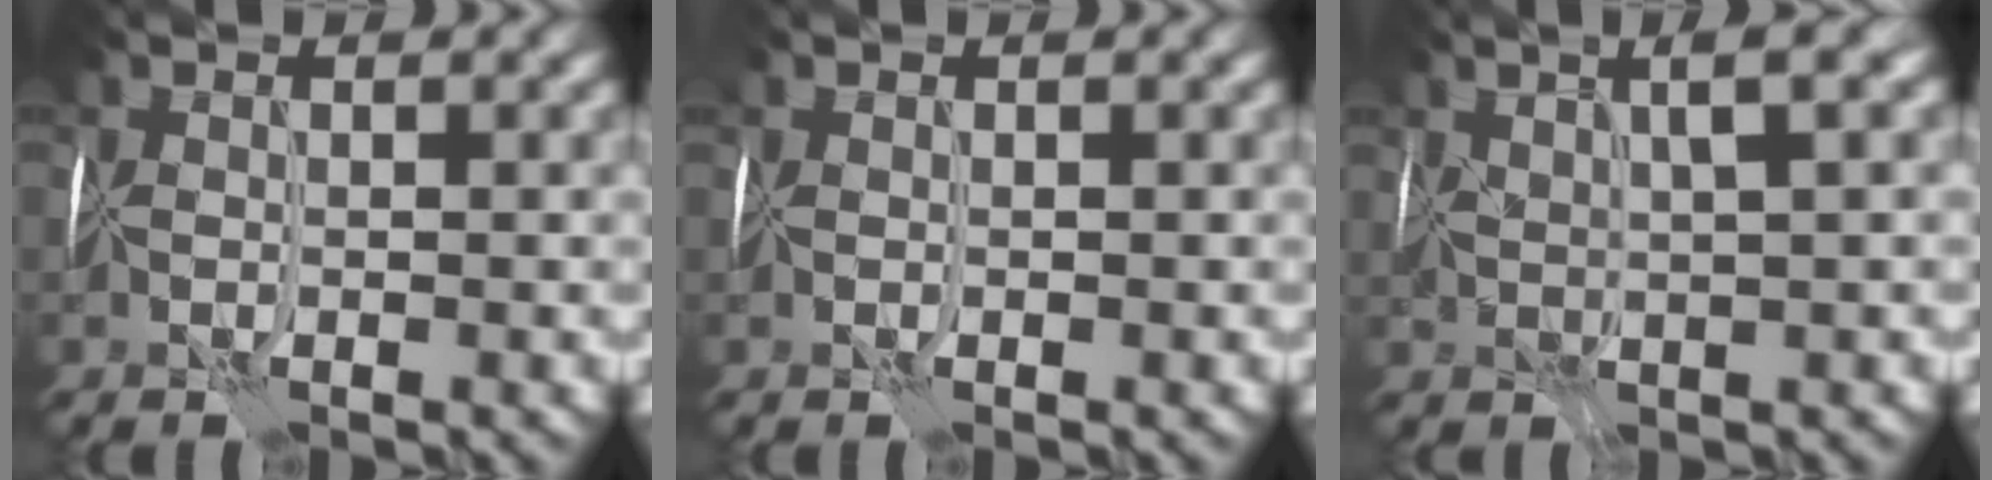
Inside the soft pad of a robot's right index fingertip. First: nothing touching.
{"total": 0.0}
{"total": 3.1, "force": [2.4, -0.1, 2.0], "torque": [-0.009, 0.023, 0.039]}